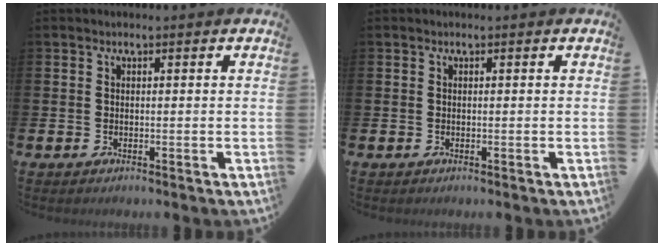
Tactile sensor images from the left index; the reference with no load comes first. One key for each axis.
{"total": 0.0}